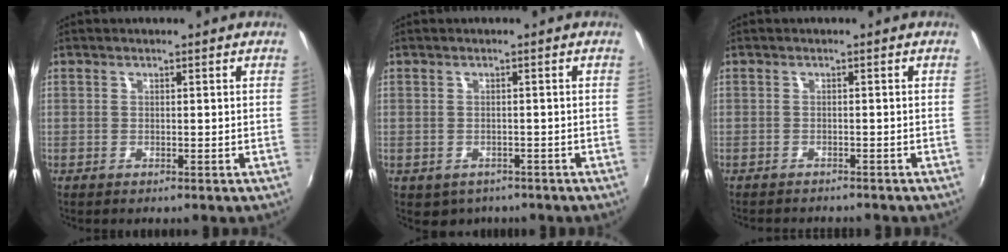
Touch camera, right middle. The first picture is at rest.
{"total": 2.6, "force": [-1.4, 2.0, 0.7], "torque": [-0.020, -0.006, -0.015]}
{"total": 3.4, "force": [-3.2, 0.6, 1.0], "torque": [-0.026, -0.013, -0.049]}